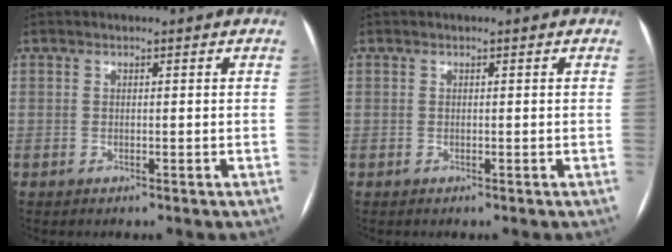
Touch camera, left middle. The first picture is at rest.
{"total": 0.0}